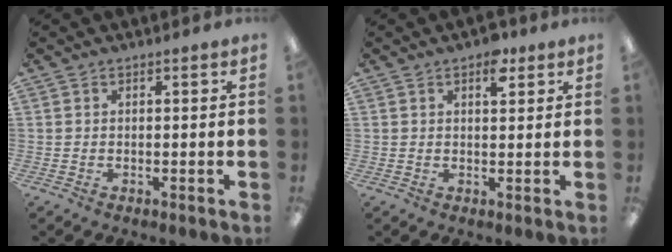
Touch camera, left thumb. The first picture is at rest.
{"total": 4.8, "force": [2.8, 2.3, 3.1], "torque": [-0.021, -0.015, 0.039]}